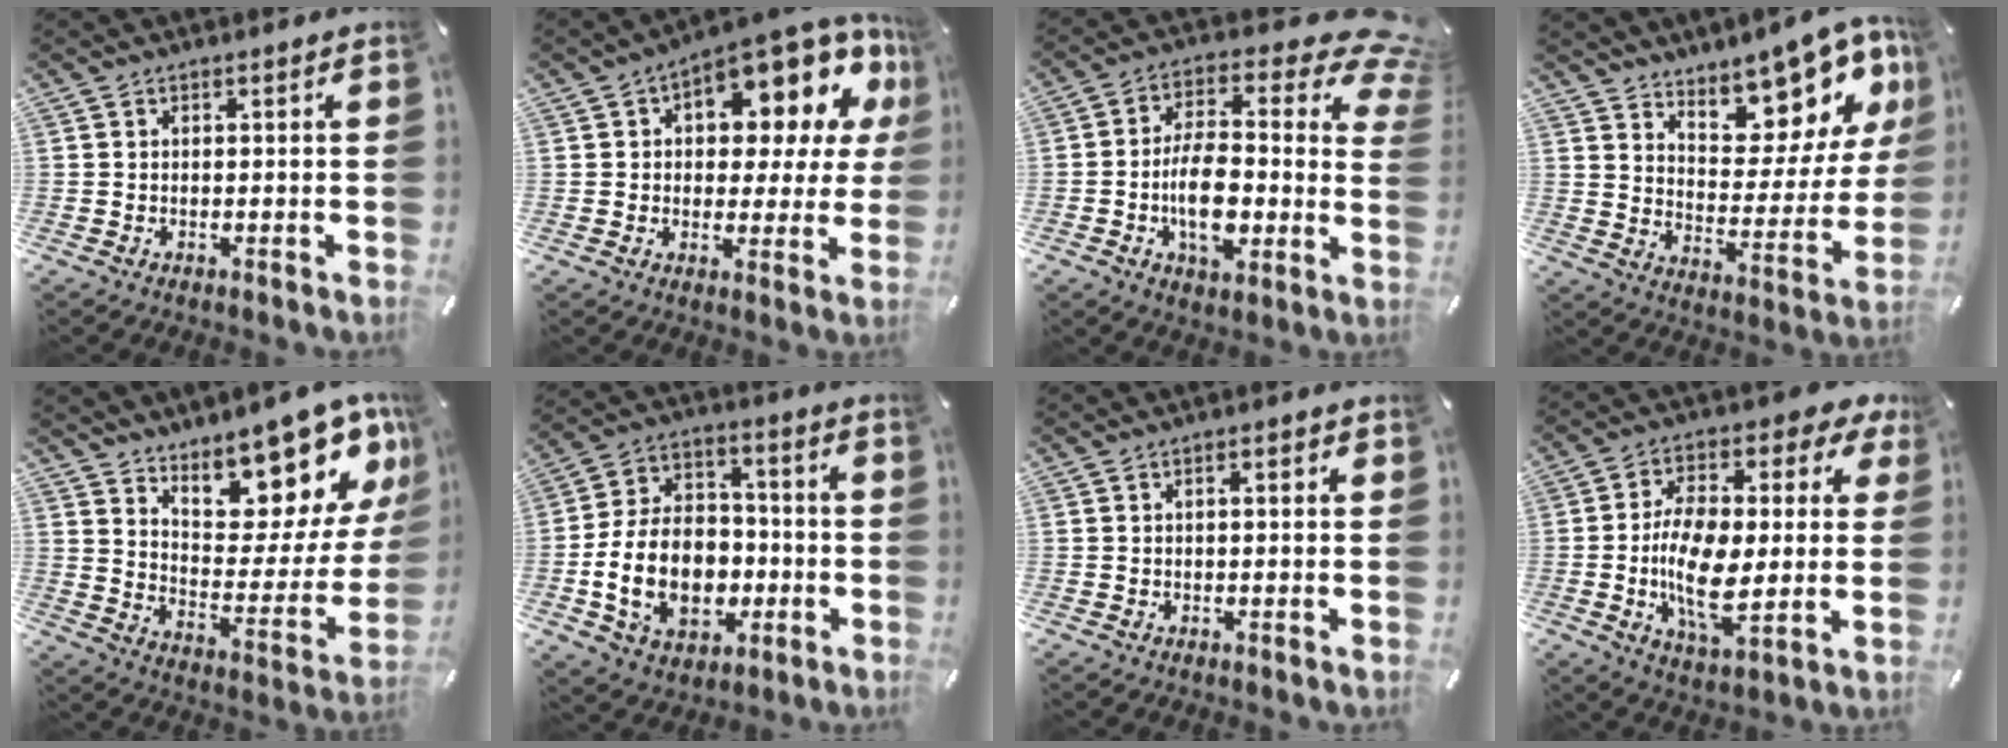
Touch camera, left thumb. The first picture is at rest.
{"total": 13.3, "force": [7.9, 6.2, 8.7], "torque": [-0.110, -0.077, 0.130]}
{"total": 18.6, "force": [0.8, 11.2, 14.8], "torque": [-0.228, -0.029, 0.017]}
{"total": 13.1, "force": [11.2, 5.4, 4.1], "torque": [-0.039, -0.115, 0.190]}
{"total": 16.3, "force": [13.8, 6.0, 6.4], "torque": [-0.065, -0.129, 0.229]}
{"total": 18.2, "force": [-4.5, 13.2, 11.7], "torque": [-0.236, 0.021, -0.074]}
{"total": 1.4, "force": [-0.1, 0.5, 1.3], "torque": [-0.023, 0.002, -0.003]}
{"total": 15.5, "force": [-0.7, 8.6, 12.8], "torque": [-0.251, -0.004, -0.019]}